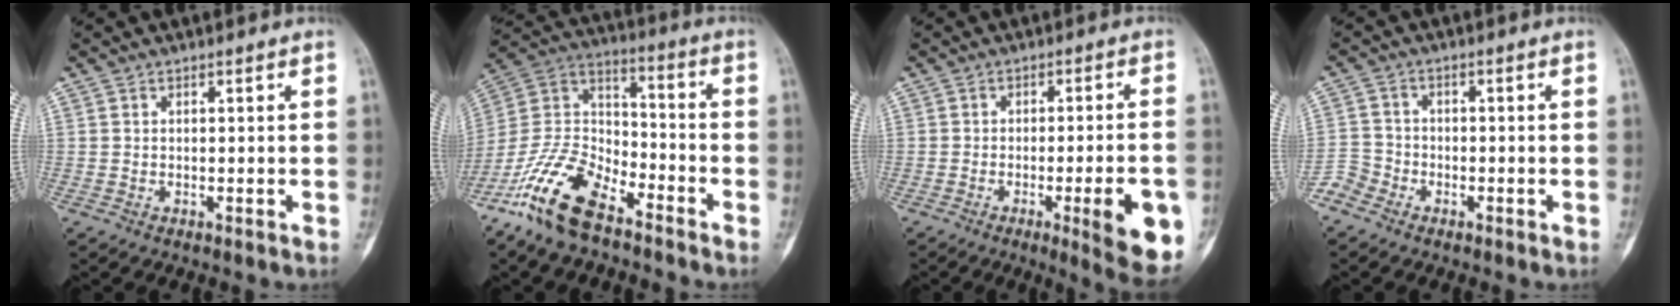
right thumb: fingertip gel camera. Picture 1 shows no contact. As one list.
[{"total": 16.4, "force": [-11.3, 7.2, 9.5], "torque": [-0.186, 0.065, -0.222]}, {"total": 12.8, "force": [-4.4, 2.4, 11.8], "torque": [-0.137, 0.005, -0.053]}, {"total": 3.9, "force": [-3.0, 2.5, 0.2], "torque": [0.006, 0.007, -0.073]}]